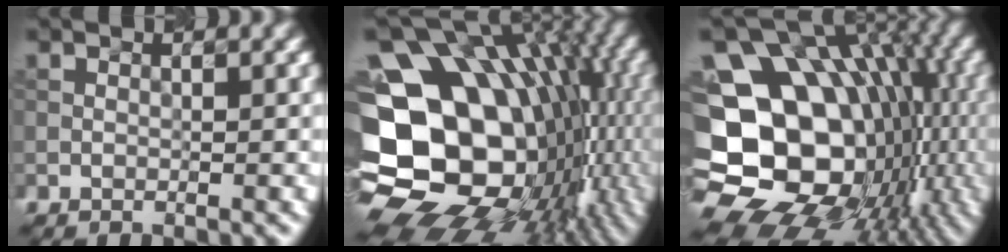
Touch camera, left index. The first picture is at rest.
{"total": 20.4, "force": [-2.8, 15.2, 13.3], "torque": [-0.225, 0.000, -0.026]}
{"total": 18.9, "force": [-3.8, 14.9, 11.1], "torque": [-0.154, 0.016, -0.056]}